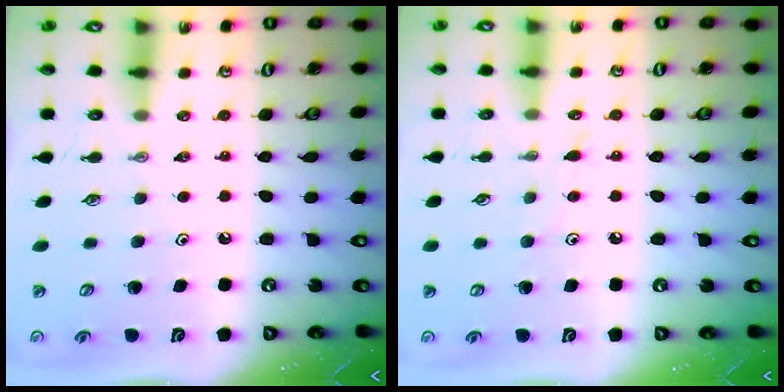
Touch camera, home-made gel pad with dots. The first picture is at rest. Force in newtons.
{"total": 2.7, "press": 2.7, "slide": 0.5}